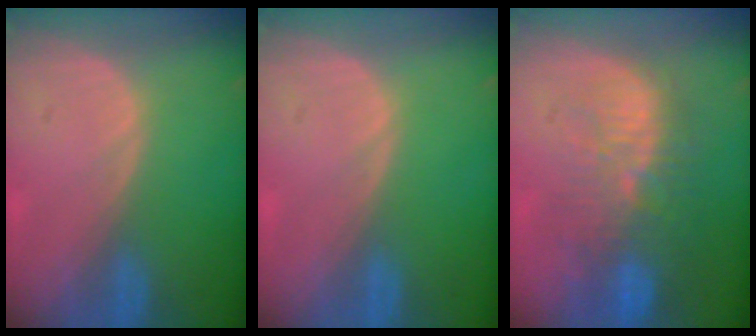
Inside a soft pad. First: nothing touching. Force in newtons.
{"total": 0.0}
{"total": 11.3, "press": 9.9, "slide": 5.4}